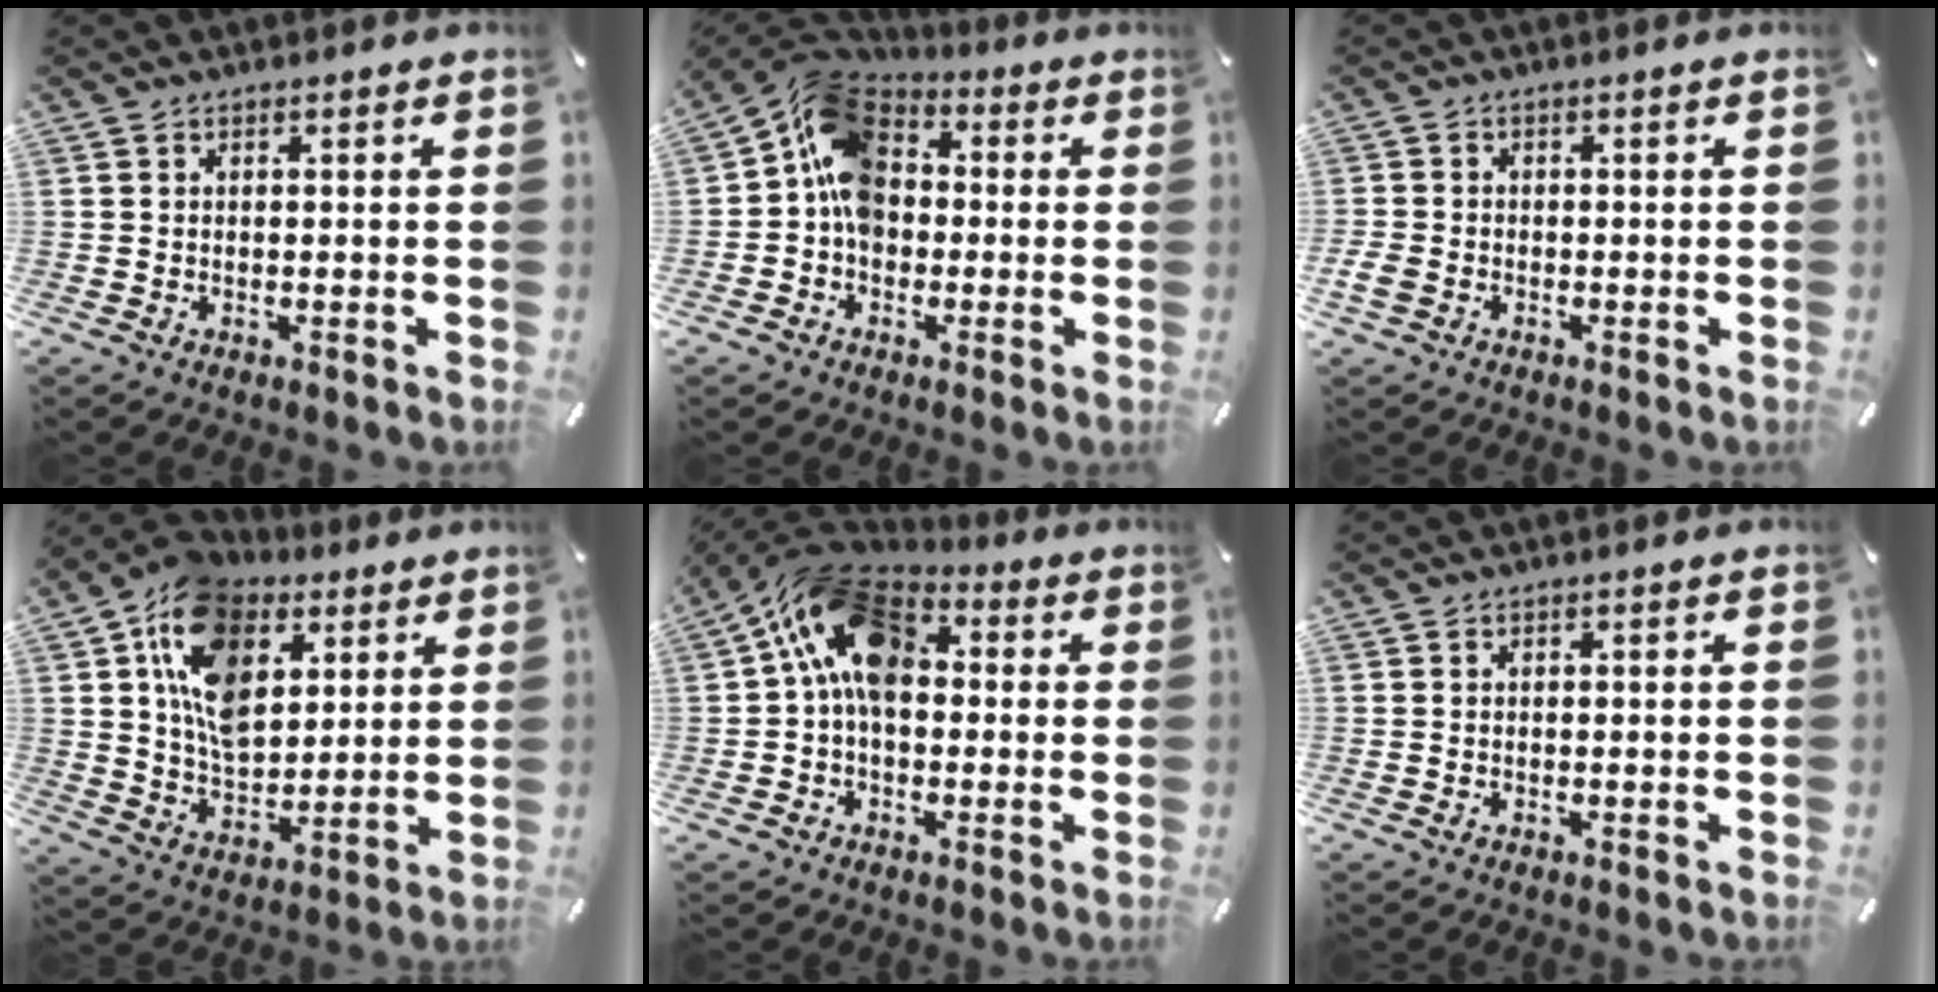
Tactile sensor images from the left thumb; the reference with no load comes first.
{"total": 12.2, "force": [0.0, 9.7, 7.5], "torque": [-0.145, 0.020, -0.002]}
{"total": 2.7, "force": [-1.2, 2.1, 1.4], "torque": [-0.036, -0.001, -0.024]}
{"total": 16.3, "force": [6.7, 11.4, 9.6], "torque": [-0.186, -0.016, 0.125]}
{"total": 15.4, "force": [2.3, 10.2, 11.3], "torque": [-0.209, 0.005, 0.040]}
{"total": 0.0}